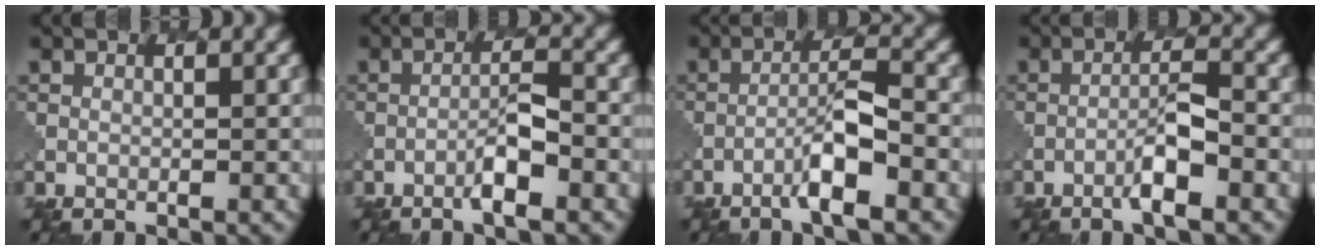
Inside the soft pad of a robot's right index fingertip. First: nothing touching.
{"total": 2.5, "force": [-1.4, 0.2, 2.1], "torque": [-0.036, 0.009, -0.028]}
{"total": 3.8, "force": [-2.0, 0.3, 3.2], "torque": [-0.057, 0.012, -0.041]}
{"total": 2.8, "force": [-1.5, 0.1, 2.4], "torque": [-0.043, 0.009, -0.031]}